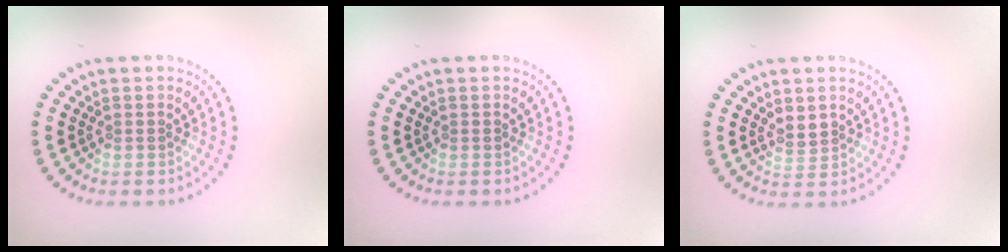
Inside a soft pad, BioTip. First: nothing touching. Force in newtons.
{"total": 0.0}
{"total": 1.3, "press": 1.2, "slide": 0.5}